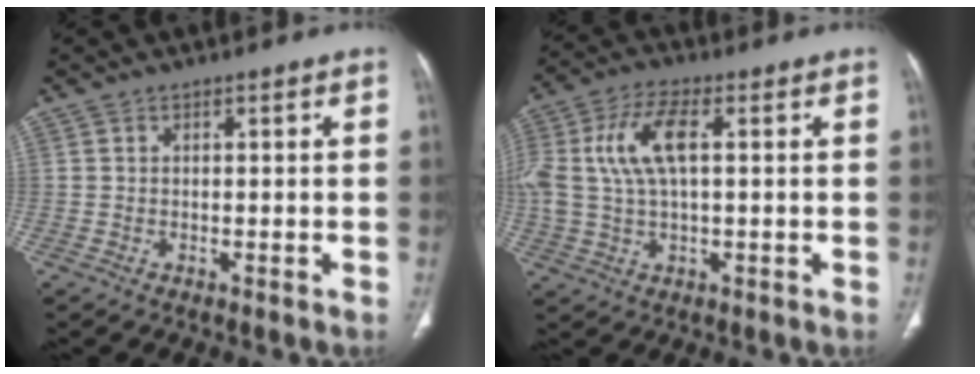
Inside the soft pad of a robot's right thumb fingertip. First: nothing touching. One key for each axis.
{"total": 11.9, "fx": 2.2, "fy": 5.5, "fz": 10.3, "tx": -0.231, "ty": 0.020, "tz": 0.045}